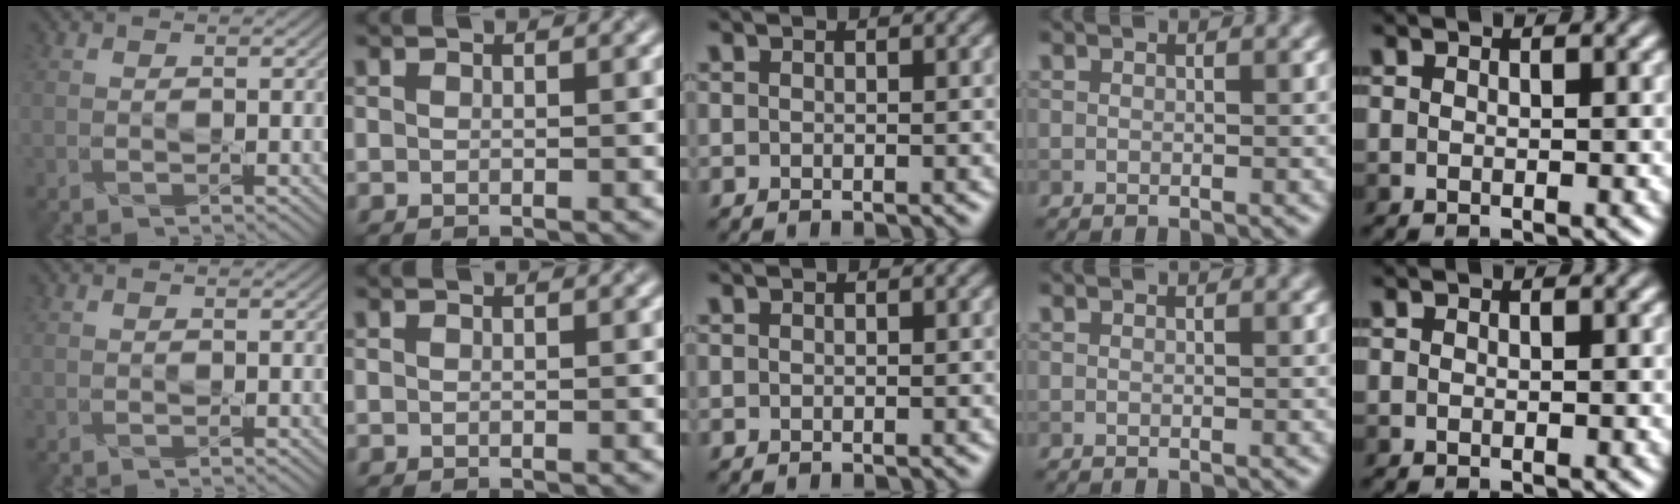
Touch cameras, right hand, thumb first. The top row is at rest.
{}